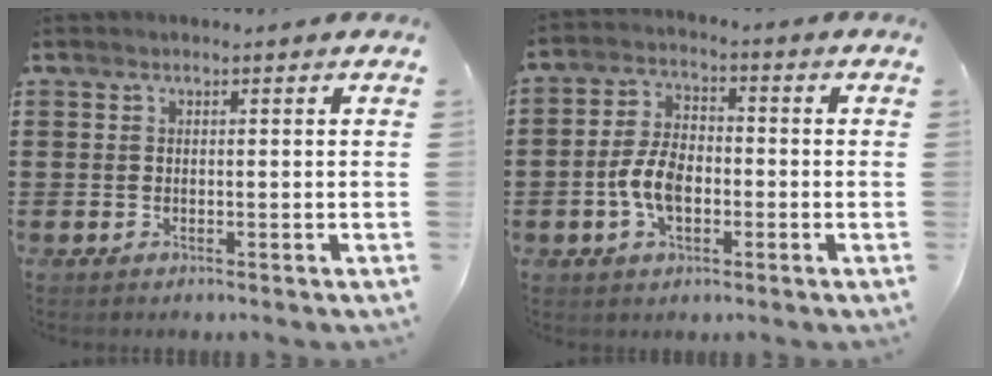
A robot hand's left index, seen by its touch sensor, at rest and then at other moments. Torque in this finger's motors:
{"motor_torque": [1.30, 0.83, 0.50, 0.09]}